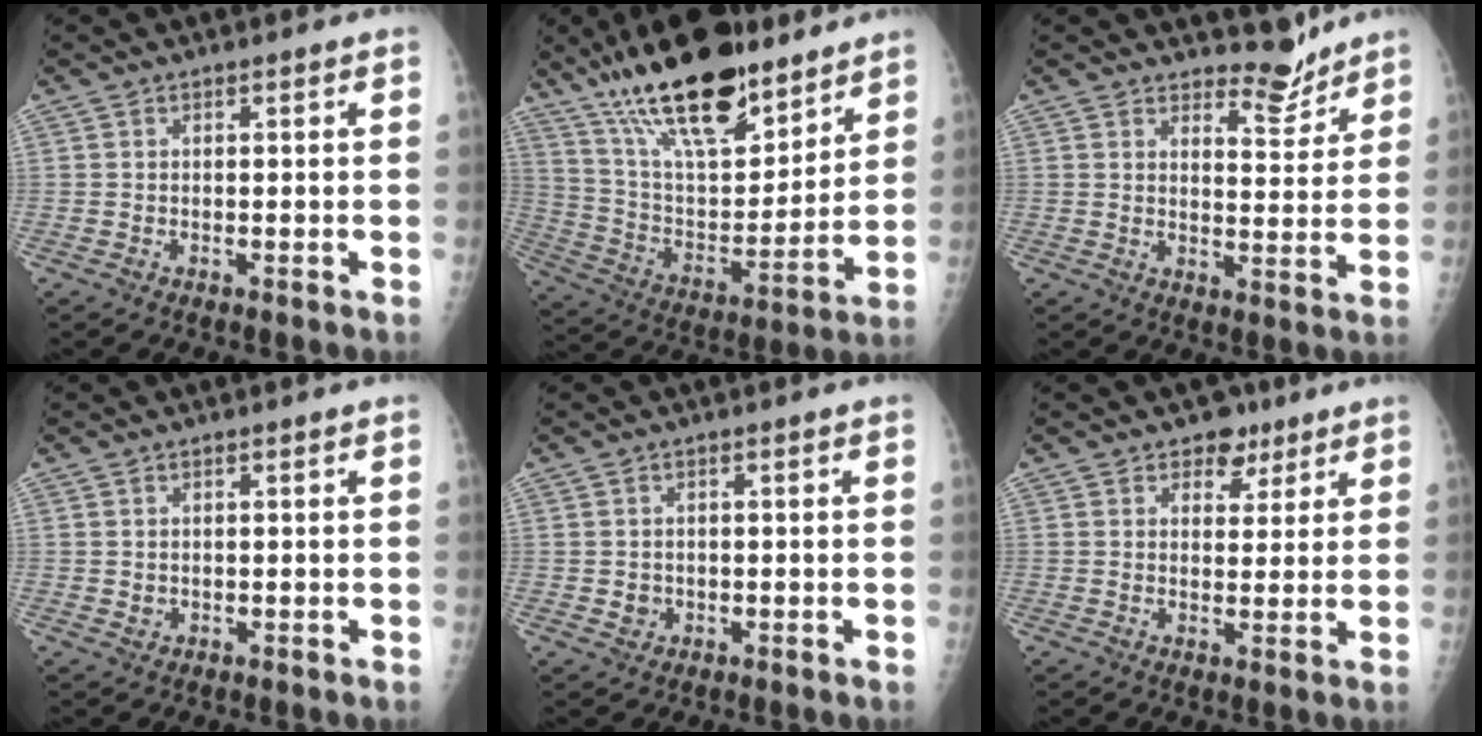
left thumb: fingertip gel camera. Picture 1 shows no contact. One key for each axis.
{"total": 25.4, "fx": 17.6, "fy": 9.5, "fz": 15.7, "tx": -0.232, "ty": -0.065, "tz": 0.304}
{"total": 5.3, "fx": 5.1, "fy": 1.5, "fz": 0.7, "tx": 0.012, "ty": -0.050, "tz": 0.079}
{"total": 1.1, "fx": 0.2, "fy": 0.9, "fz": 0.6, "tx": -0.005, "ty": -0.001, "tz": 0.008}
{"total": 1.8, "fx": -0.3, "fy": 1.7, "fz": 0.6, "tx": -0.001, "ty": 0.003, "tz": 0.001}
{"total": 5.2, "fx": 3.3, "fy": 3.6, "fz": 1.8, "tx": 0.007, "ty": -0.014, "tz": 0.047}